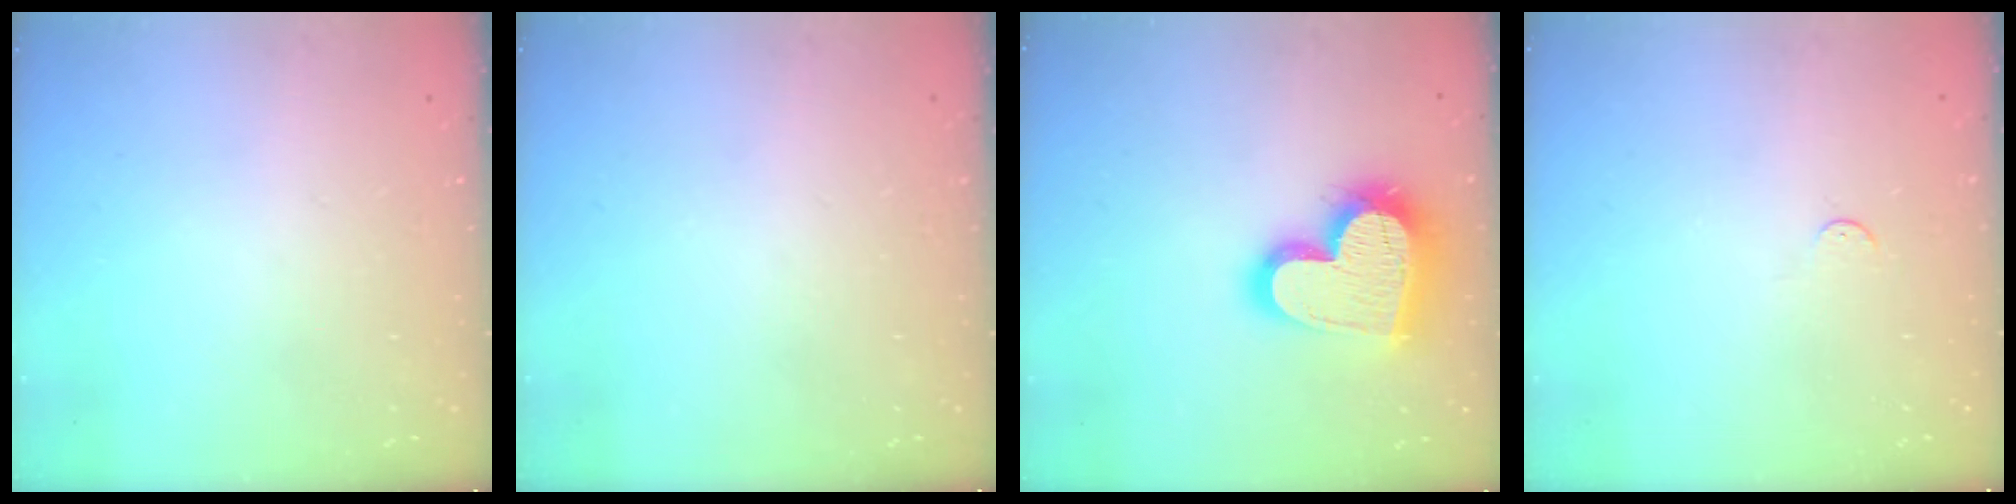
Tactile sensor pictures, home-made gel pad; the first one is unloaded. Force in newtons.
{"total": 0.0}
{"total": 20.8, "press": 20.7, "slide": 1.8}
{"total": 2.9, "press": 2.9, "slide": 0.4}